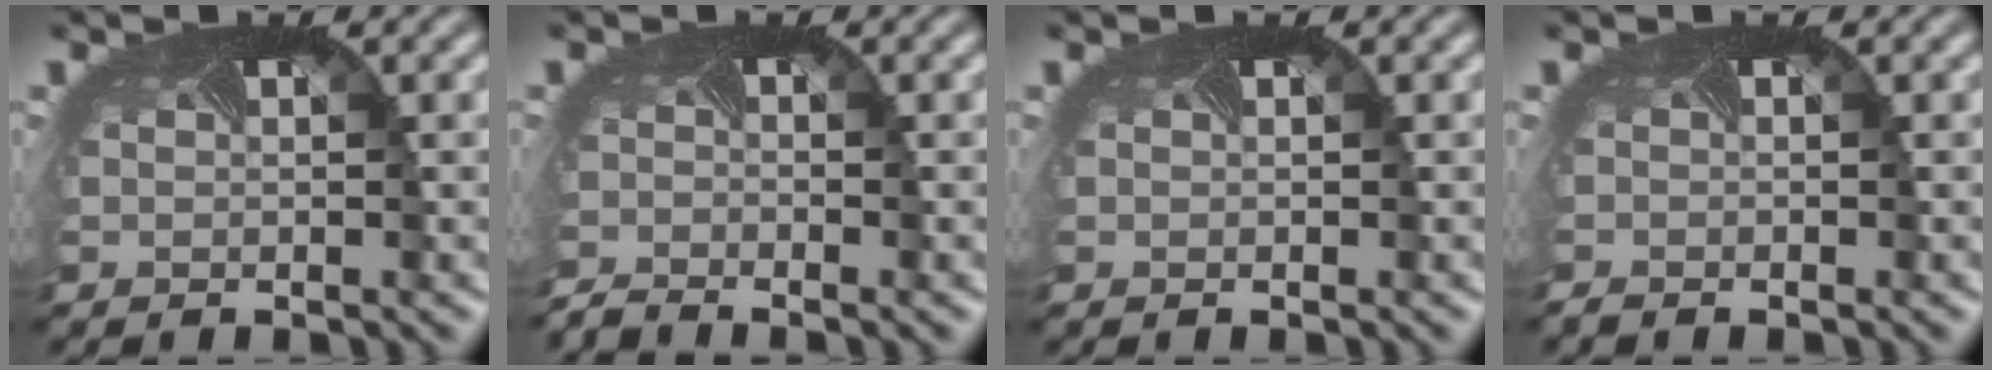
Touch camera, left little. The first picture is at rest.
{"total": 2.1, "force": [-2.1, -0.4, -0.1], "torque": [-0.007, -0.018, -0.046]}
{"total": 0.0}
{"total": 0.7, "force": [-0.7, -0.2, -0.1], "torque": [-0.004, -0.002, -0.014]}